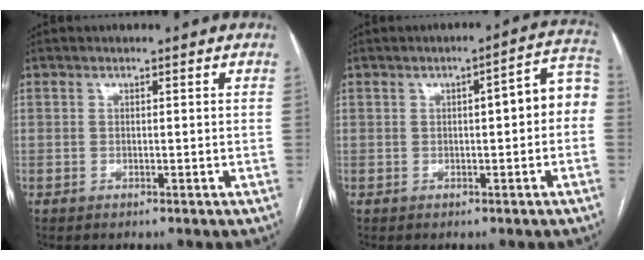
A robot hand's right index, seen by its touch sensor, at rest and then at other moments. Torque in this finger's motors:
{"motor_torque": [0.18, -0.08, 0.12, 0.03]}